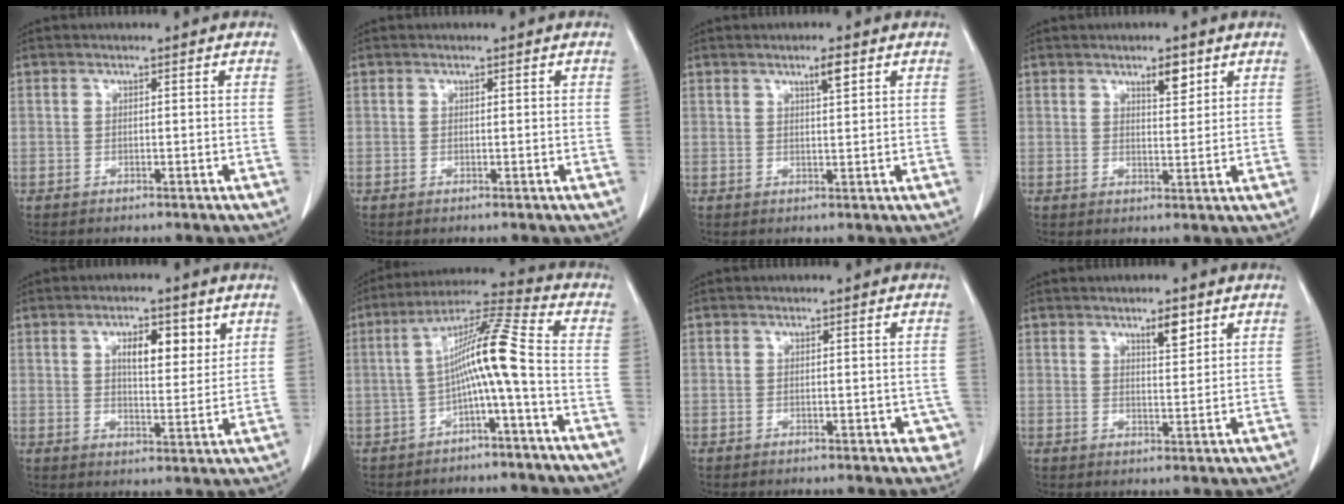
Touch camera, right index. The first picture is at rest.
{"total": 0.0}
{"total": 2.5, "force": [1.5, 0.3, 2.0], "torque": [-0.037, -0.001, 0.025]}
{"total": 3.5, "force": [2.2, 1.1, 2.5], "torque": [-0.039, -0.003, 0.036]}
{"total": 6.7, "force": [3.0, 2.4, 5.5], "torque": [-0.087, 0.001, 0.048]}
{"total": 9.9, "force": [-1.9, -0.7, 9.6], "torque": [-0.165, 0.028, -0.039]}
{"total": 2.9, "force": [-1.0, 1.8, 2.0], "torque": [-0.005, 0.005, -0.009]}
{"total": 3.5, "force": [2.2, 0.8, 2.6], "torque": [-0.042, -0.003, 0.037]}